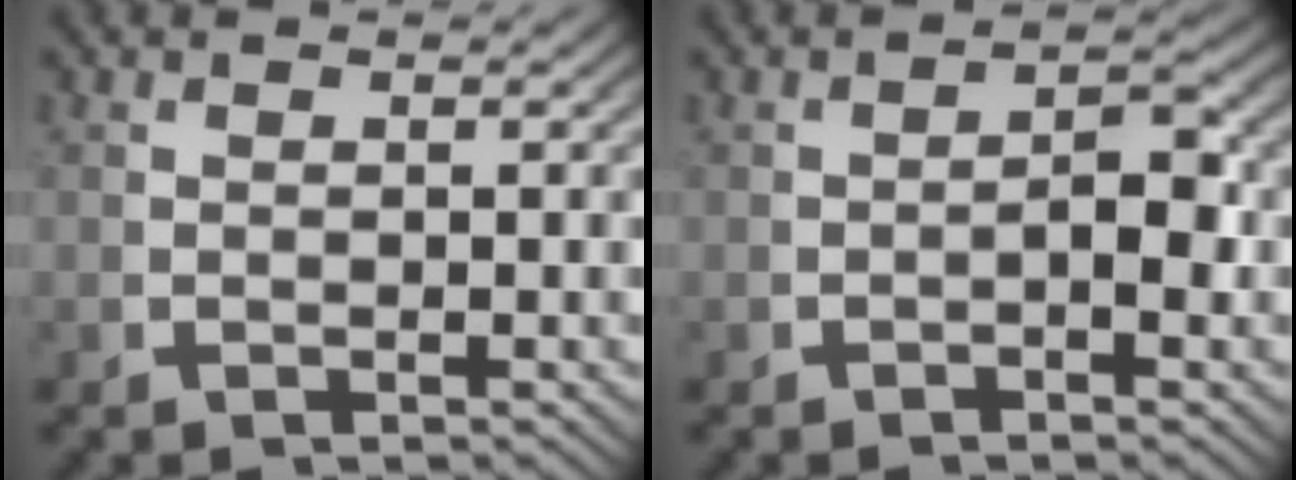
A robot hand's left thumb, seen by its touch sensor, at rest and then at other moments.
{"total": 2.6, "force": [-0.5, 1.1, 2.3], "torque": [-0.037, -0.002, -0.007]}